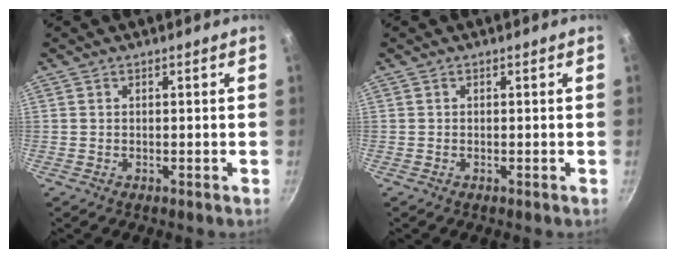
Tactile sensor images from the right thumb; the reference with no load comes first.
{"total": 0.0}